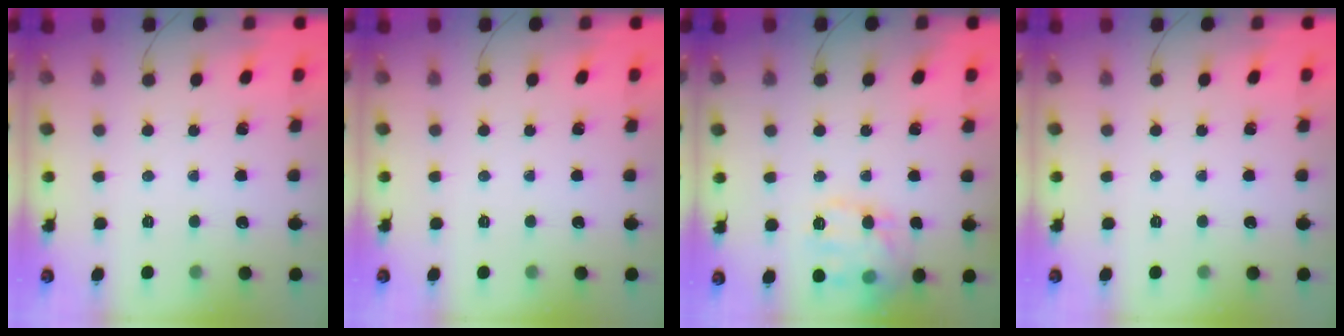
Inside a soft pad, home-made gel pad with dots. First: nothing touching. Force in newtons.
{"total": 0.0}
{"total": 15.1, "press": 15.0, "slide": 0.8}
{"total": 0.0}